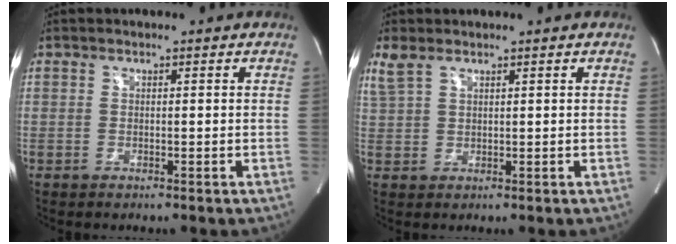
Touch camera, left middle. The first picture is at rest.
{"total": 3.4, "force": [2.4, 1.3, 2.0], "torque": [-0.063, 0.021, 0.063]}